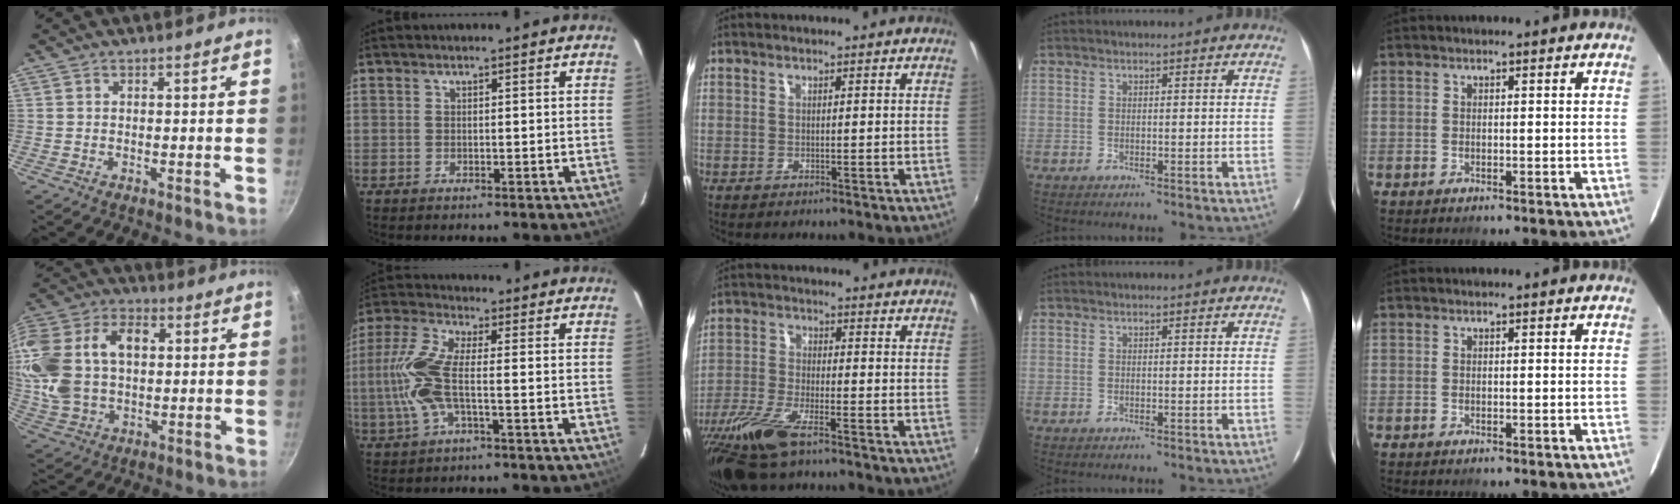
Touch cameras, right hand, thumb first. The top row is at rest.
{"thumb": {"total": 20.4, "force": [2.7, 13.9, 14.7], "torque": [-0.288, 0.029, 0.047]}, "index": {"total": 9.7, "force": [-1.6, 2.5, 9.2], "torque": [-0.215, 0.003, -0.033]}, "middle": {"total": 11.9, "force": [-8.4, 2.7, 8.0], "torque": [-0.184, -0.038, -0.166]}}